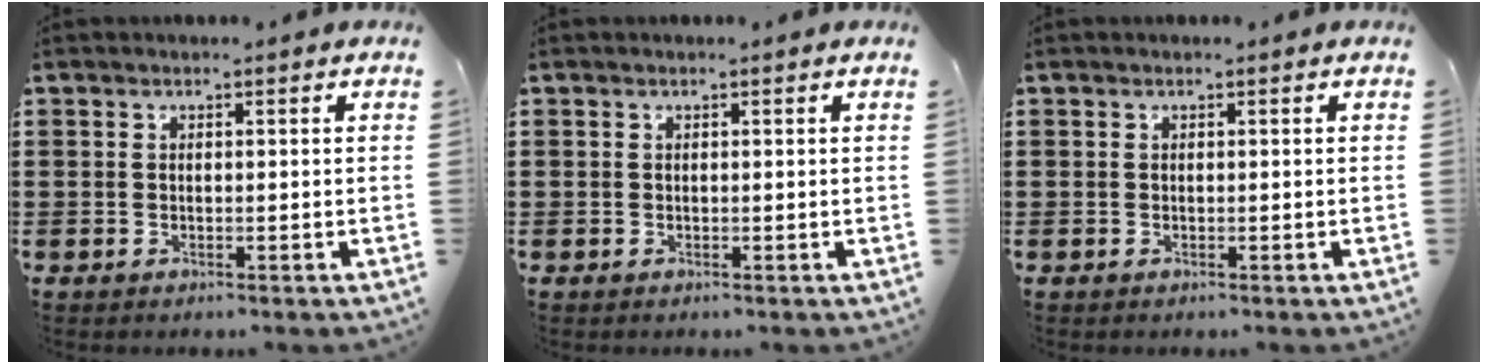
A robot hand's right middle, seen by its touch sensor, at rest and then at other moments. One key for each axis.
{"total": 0.0}
{"total": 0.0}